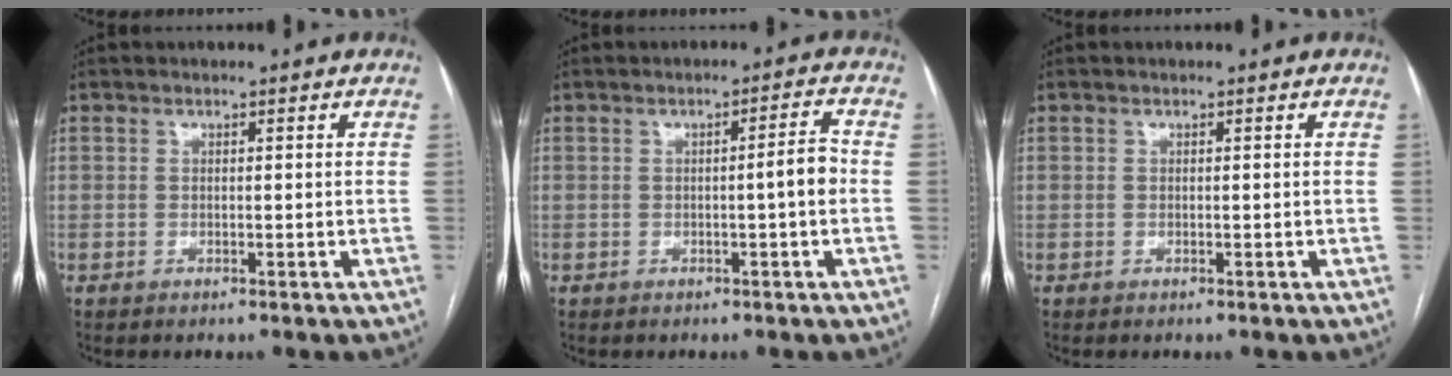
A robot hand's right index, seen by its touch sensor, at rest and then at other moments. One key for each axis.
{"total": 3.4, "fx": -0.6, "fy": -0.2, "fz": 3.4, "tx": -0.047, "ty": 0.005, "tz": -0.009}
{"total": 0.0}